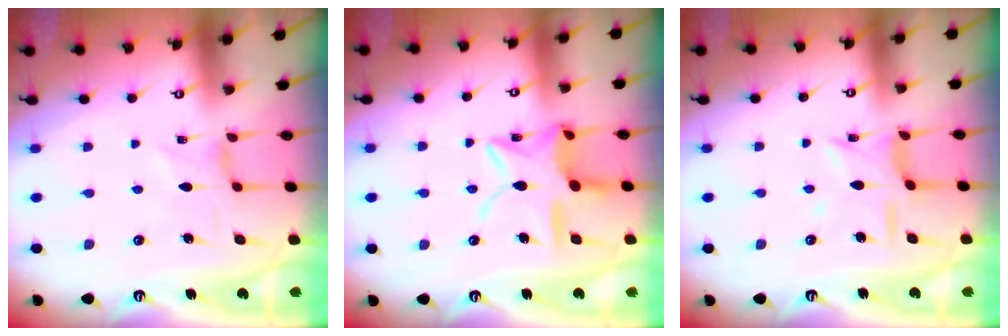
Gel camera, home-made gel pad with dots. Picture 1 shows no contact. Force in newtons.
{"total": 14.0, "press": 14.0, "slide": 0.9}
{"total": 7.7, "press": 7.7, "slide": 0.4}